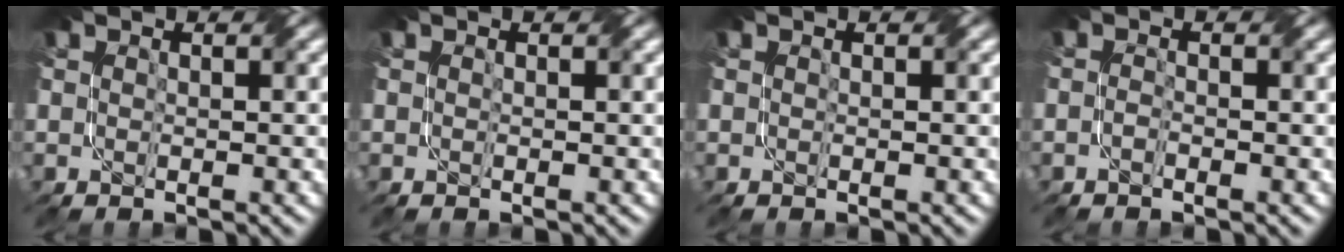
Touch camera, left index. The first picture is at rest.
{"total": 0.0}
{"total": 0.0}
{"total": 1.2, "force": [-1.1, -0.1, 0.3], "torque": [-0.002, -0.003, -0.027]}